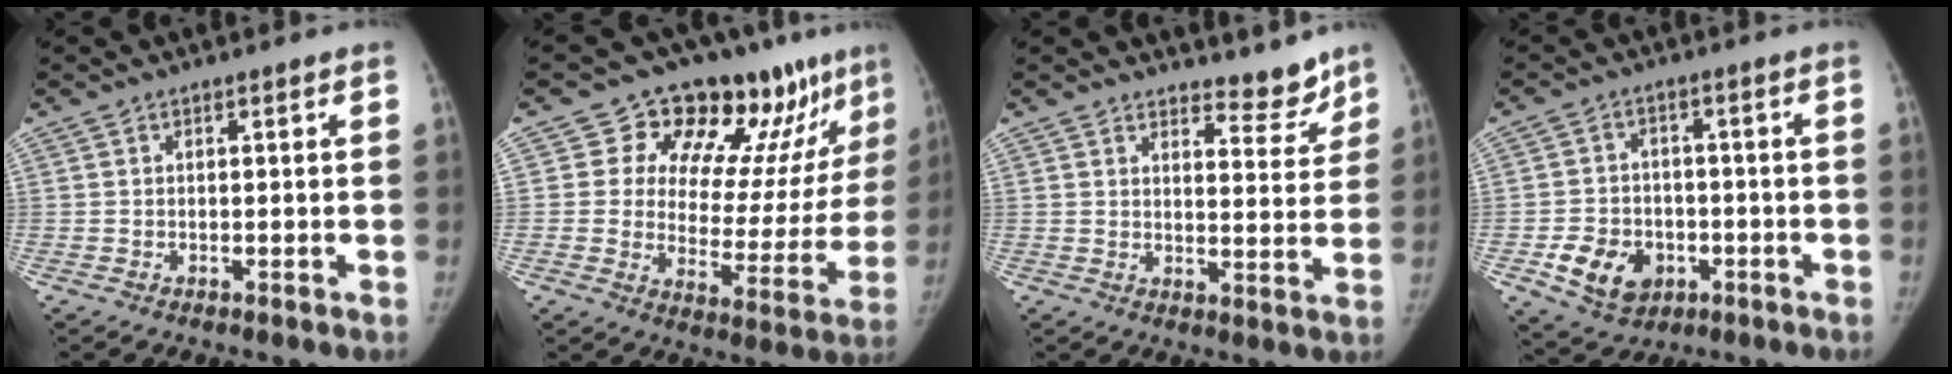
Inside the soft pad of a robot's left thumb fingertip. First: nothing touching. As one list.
[{"total": 18.5, "force": [13.0, 8.4, 10.1], "torque": [-0.073, -0.078, 0.173]}, {"total": 6.3, "force": [5.7, 2.3, 1.4], "torque": [0.010, -0.054, 0.076]}, {"total": 9.9, "force": [-3.4, 7.8, 5.0], "torque": [-0.062, 0.015, -0.048]}]